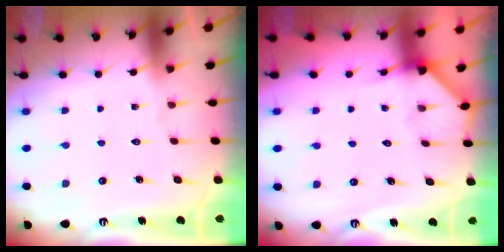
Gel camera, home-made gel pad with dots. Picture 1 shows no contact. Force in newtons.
{"total": 2.9, "press": 2.9, "slide": 0.2}